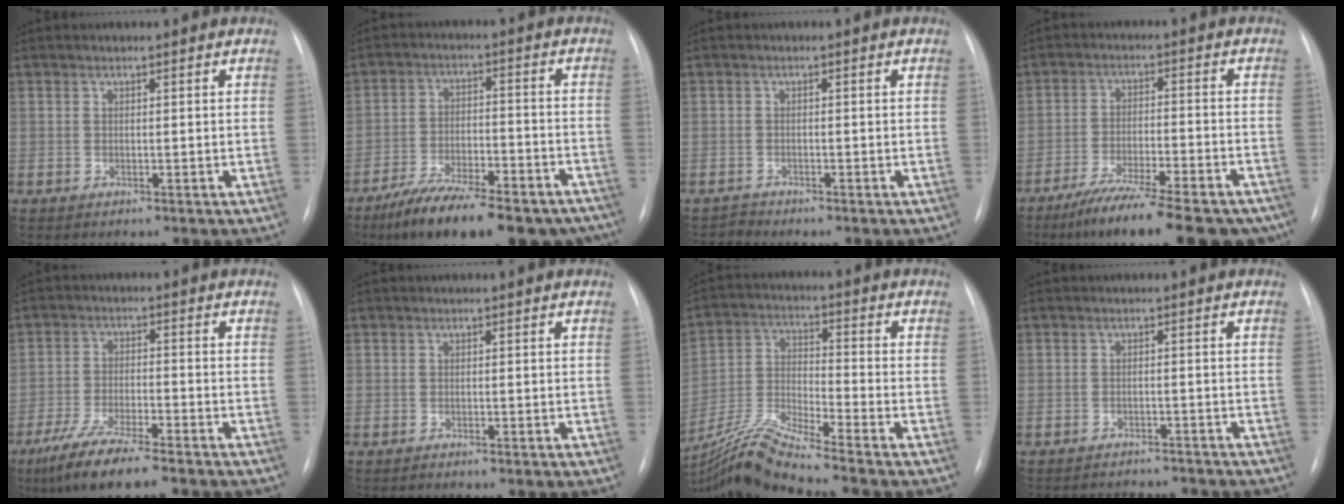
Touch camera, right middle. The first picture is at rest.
{"total": 21.2, "force": [-17.0, 6.2, 11.0], "torque": [-0.131, 0.010, -0.250]}
{"total": 1.1, "force": [-1.0, 0.0, -0.6], "torque": [0.014, -0.007, -0.018]}
{"total": 18.5, "force": [-14.8, 3.5, 10.6], "torque": [-0.119, -0.006, -0.220]}
{"total": 9.2, "force": [-6.8, 0.9, 6.1], "torque": [-0.122, -0.026, -0.123]}
{"total": 0.0}
{"total": 11.7, "force": [-10.6, -2.5, 4.3], "torque": [-0.096, -0.006, -0.202]}
{"total": 7.1, "force": [-6.8, 1.6, 1.1], "torque": [-0.013, 0.005, -0.081]}